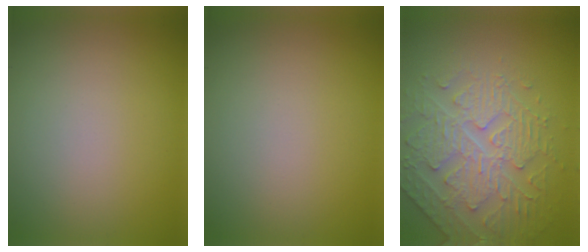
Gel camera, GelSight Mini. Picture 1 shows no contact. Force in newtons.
{"total": 0.0}
{"total": 4.3, "press": 4.2, "slide": 0.9}